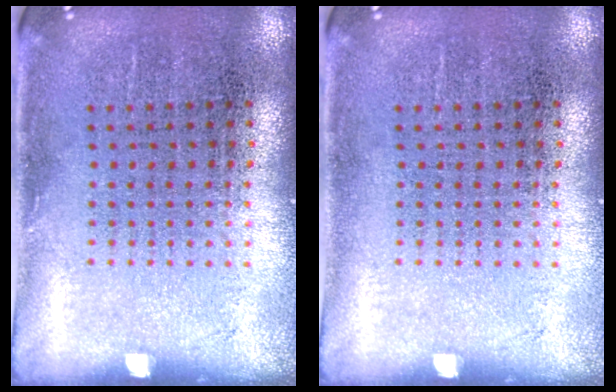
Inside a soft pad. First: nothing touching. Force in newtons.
{"total": 0.0}